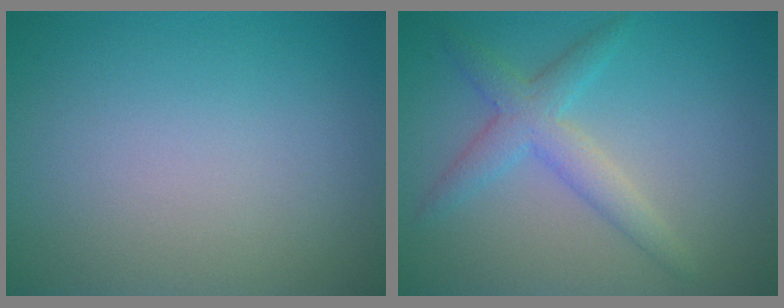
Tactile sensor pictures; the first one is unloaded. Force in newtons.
{"total": 3.3, "press": 3.3, "slide": 0.3}